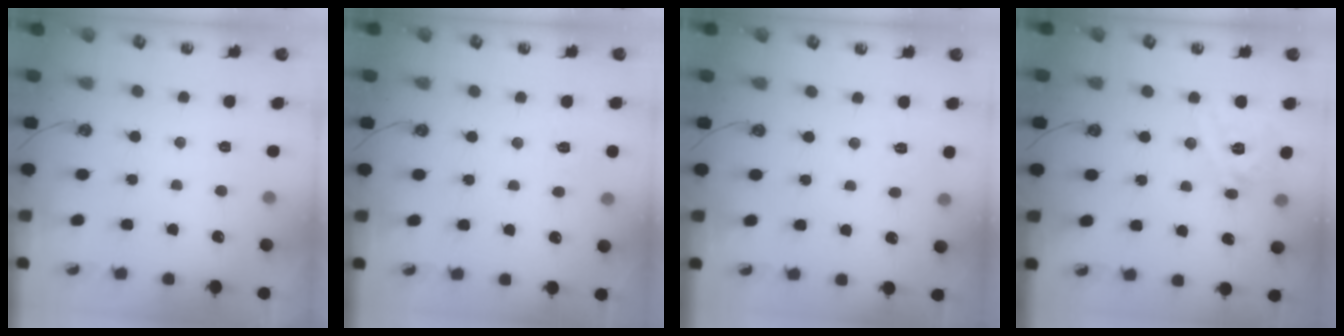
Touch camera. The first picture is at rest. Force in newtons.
{"total": 6.1, "press": 6.1, "slide": 0.7}
{"total": 3.5, "press": 3.4, "slide": 0.6}
{"total": 13.0, "press": 12.9, "slide": 1.7}